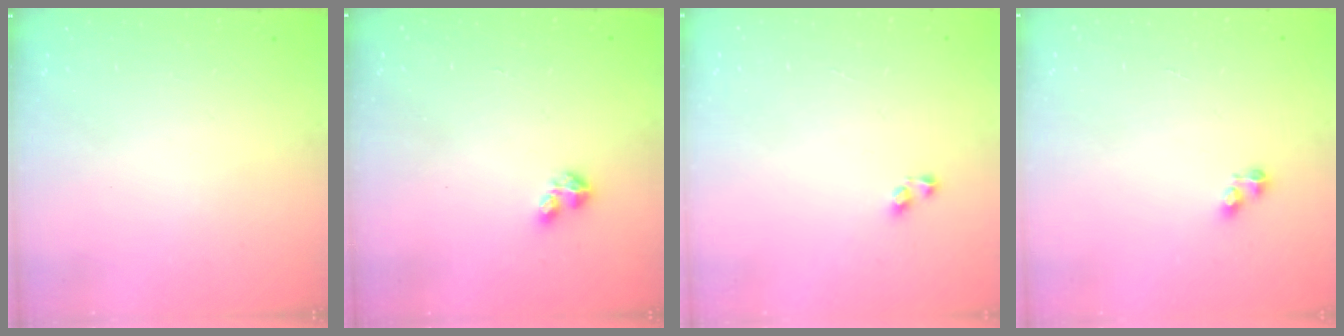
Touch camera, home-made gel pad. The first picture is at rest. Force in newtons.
{"total": 3.3, "press": 3.3, "slide": 0.4}
{"total": 2.9, "press": 2.9, "slide": 0.2}
{"total": 2.8, "press": 2.8, "slide": 0.4}